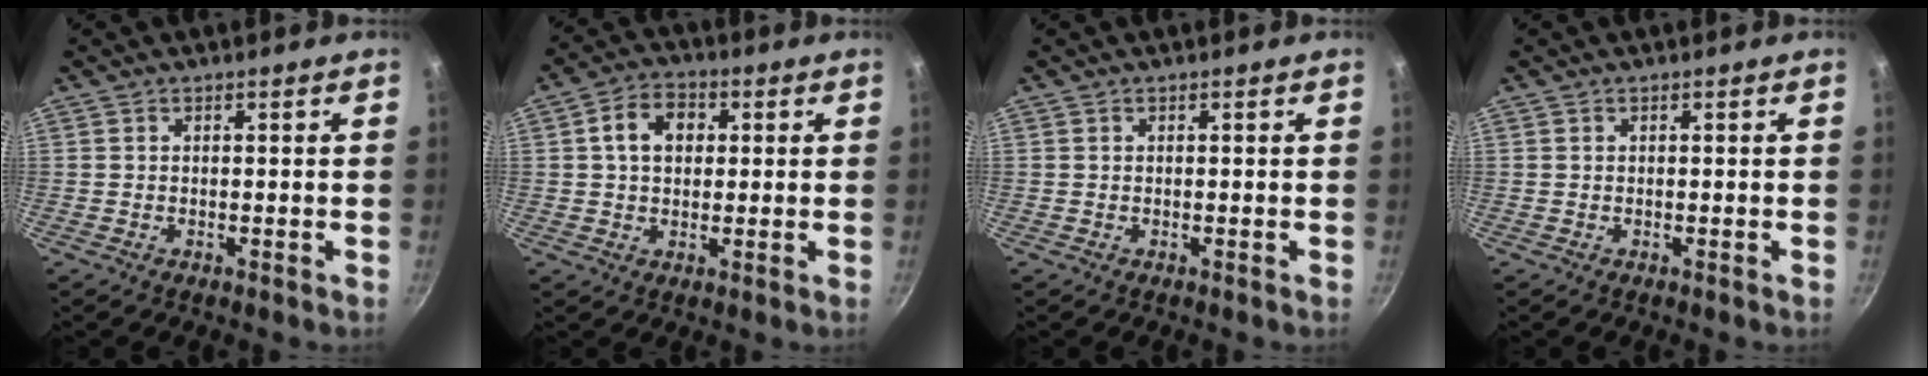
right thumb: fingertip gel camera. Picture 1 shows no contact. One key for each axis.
{"total": 7.6, "fx": 1.5, "fy": 5.7, "fz": 4.8, "tx": -0.058, "ty": 0.012, "tz": 0.017}
{"total": 0.0}
{"total": 0.0}